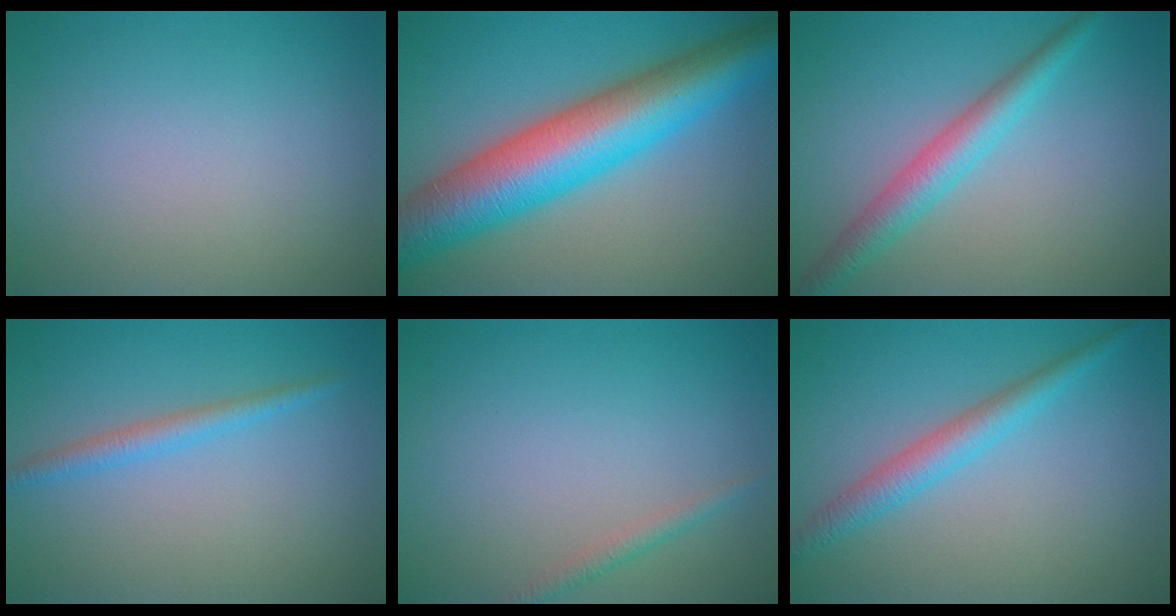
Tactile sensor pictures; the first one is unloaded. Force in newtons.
{"total": 11.7, "press": 11.7, "slide": 0.0}
{"total": 3.7, "press": 3.7, "slide": 0.1}
{"total": 2.0, "press": 2.0, "slide": 0.1}
{"total": 1.2, "press": 1.2, "slide": 0.0}
{"total": 3.1, "press": 3.1, "slide": 0.1}